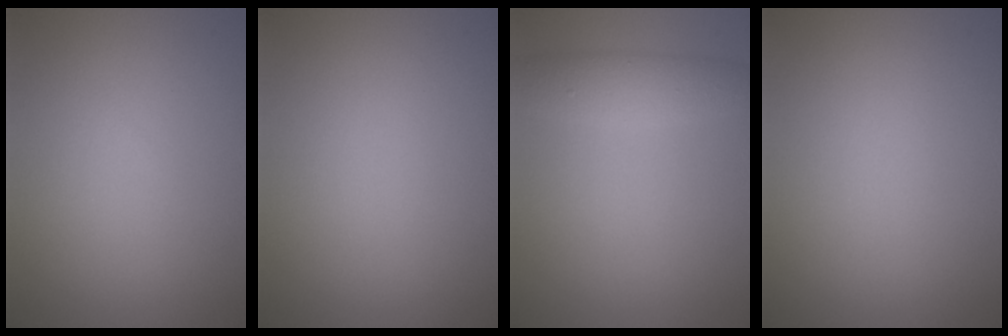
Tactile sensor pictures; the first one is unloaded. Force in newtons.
{"total": 0.0}
{"total": 2.8, "press": 2.8, "slide": 0.0}
{"total": 0.0}